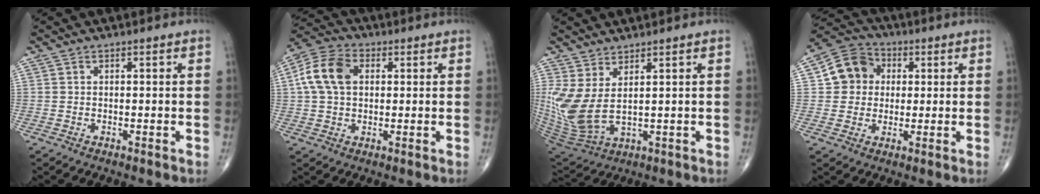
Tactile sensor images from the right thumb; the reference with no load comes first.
{"total": 10.2, "force": [1.9, 7.0, 7.1], "torque": [-0.138, 0.020, 0.028]}
{"total": 11.0, "force": [2.5, 4.6, 9.7], "torque": [-0.232, -0.024, 0.070]}
{"total": 9.3, "force": [1.5, 8.4, 3.7], "torque": [-0.038, 0.011, 0.014]}